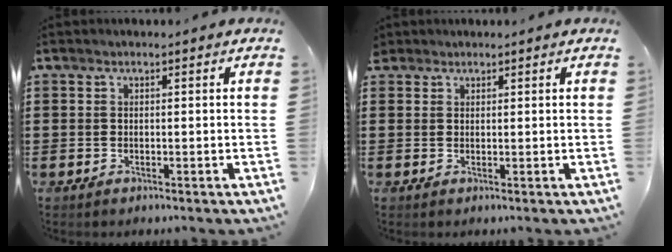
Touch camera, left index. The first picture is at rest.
{"total": 1.4, "force": [1.2, 0.7, 0.0], "torque": [-0.004, 0.004, 0.024]}